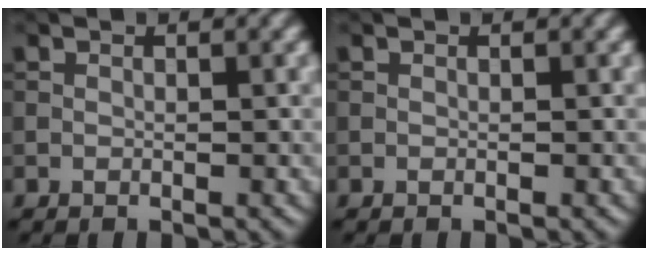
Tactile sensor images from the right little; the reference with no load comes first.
{"total": 0.0}